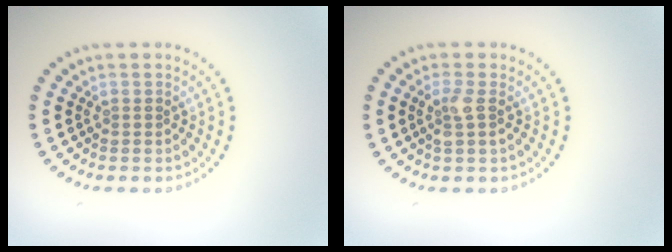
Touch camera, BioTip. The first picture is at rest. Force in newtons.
{"total": 1.7, "press": 1.4, "slide": 0.8}